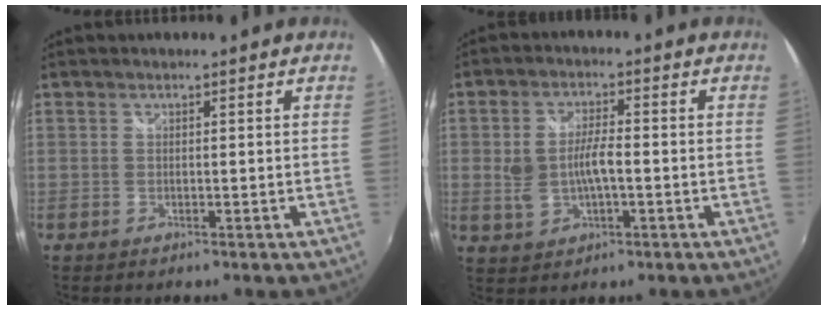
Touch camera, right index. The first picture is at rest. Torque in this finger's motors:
{"motor_torque": [0.89, 0.37, 0.37, 0.09]}